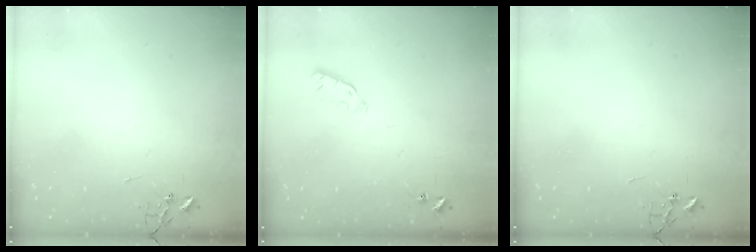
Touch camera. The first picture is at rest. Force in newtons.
{"total": 3.3, "press": 3.1, "slide": 1.0}
{"total": 0.0}